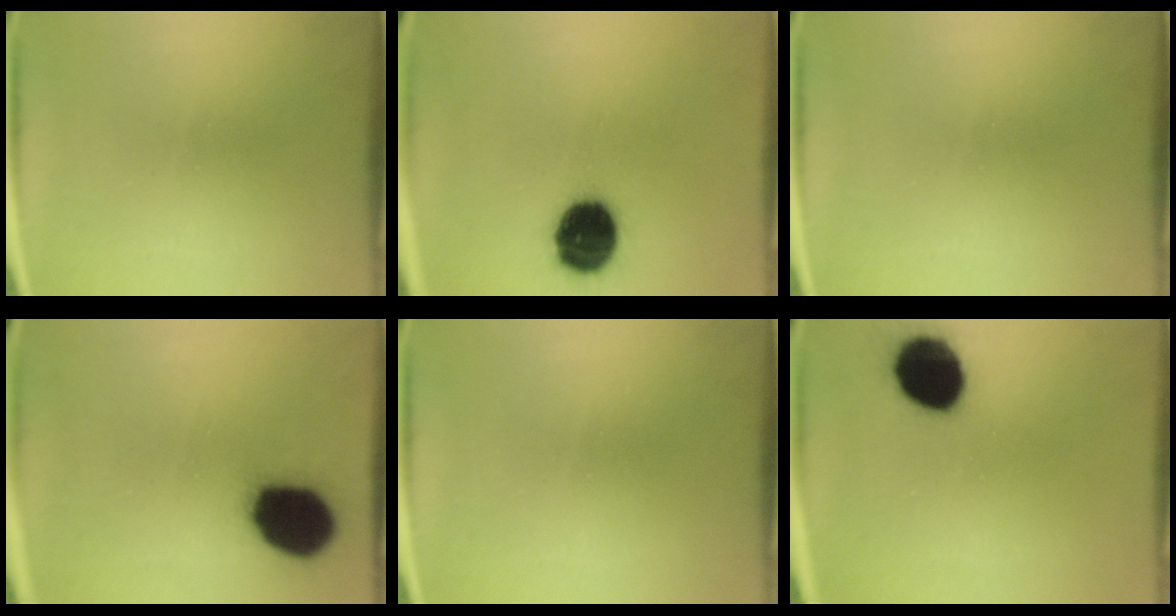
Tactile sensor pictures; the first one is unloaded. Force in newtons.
{"total": 15.4}
{"total": 0.0}
{"total": 18.2}
{"total": 0.0}
{"total": 15.7}